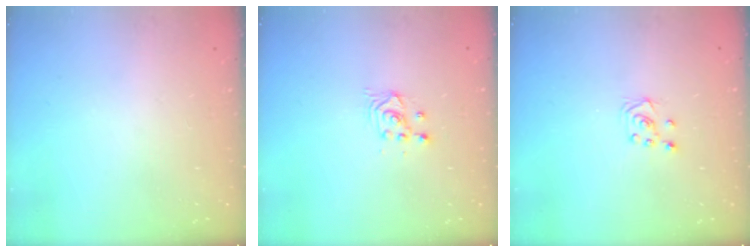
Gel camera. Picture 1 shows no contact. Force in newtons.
{"total": 2.5, "press": 2.5, "slide": 0.1}
{"total": 3.2, "press": 3.2, "slide": 0.3}